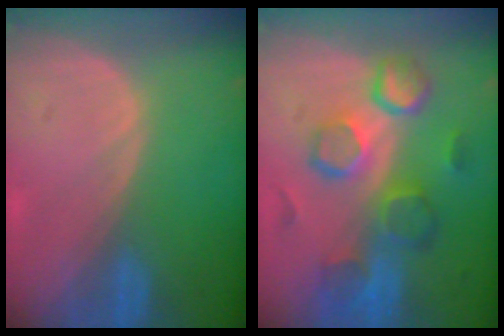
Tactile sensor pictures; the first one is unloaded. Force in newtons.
{"total": 10.4, "press": 9.3, "slide": 4.6}